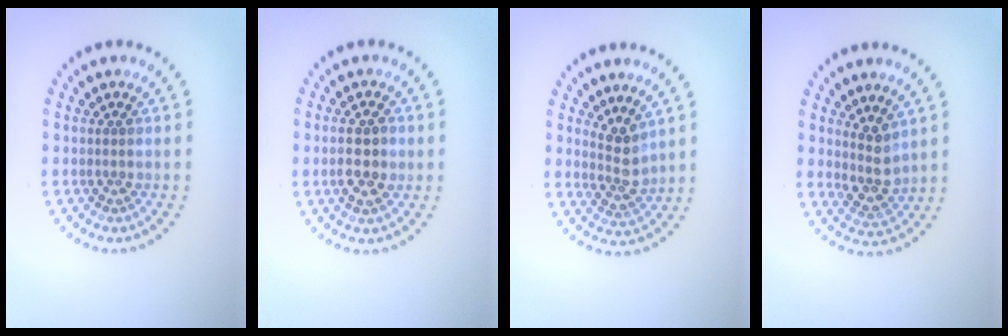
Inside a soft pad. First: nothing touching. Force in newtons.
{"total": 3.0, "press": 3.0, "slide": 0.3}
{"total": 2.4, "press": 1.9, "slide": 1.5}
{"total": 2.7, "press": 2.1, "slide": 1.6}